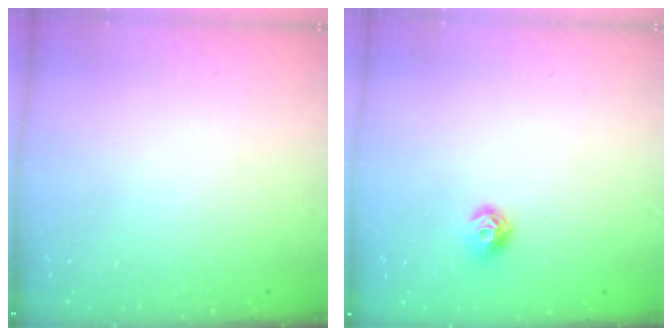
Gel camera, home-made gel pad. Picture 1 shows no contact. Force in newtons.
{"total": 8.0, "press": 8.0, "slide": 1.0}